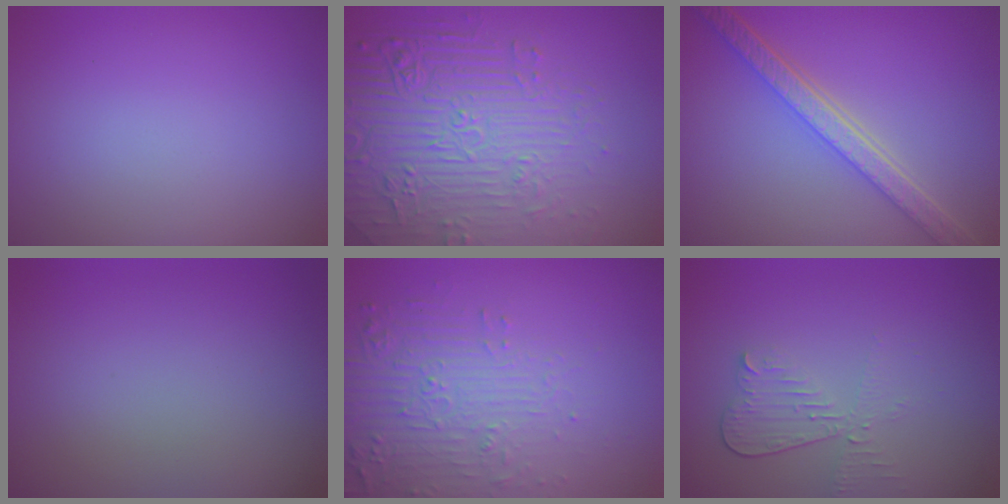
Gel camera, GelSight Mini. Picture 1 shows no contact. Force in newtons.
{"total": 8.6, "press": 5.9, "slide": 6.2}
{"total": 5.6, "press": 4.3, "slide": 3.5}
{"total": 0.0}
{"total": 5.6, "press": 3.8, "slide": 4.2}
{"total": 3.0, "press": 2.6, "slide": 1.4}